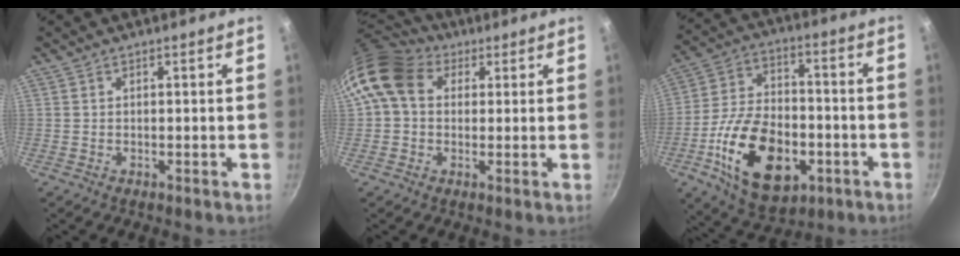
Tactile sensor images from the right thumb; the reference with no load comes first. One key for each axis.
{"total": 12.4, "fx": 3.5, "fy": 9.7, "fz": 6.9, "tx": -0.117, "ty": 0.020, "tz": 0.046}
{"total": 23.8, "fx": -7.6, "fy": 14.5, "fz": 17.3, "tx": -0.285, "ty": 0.035, "tz": -0.119}